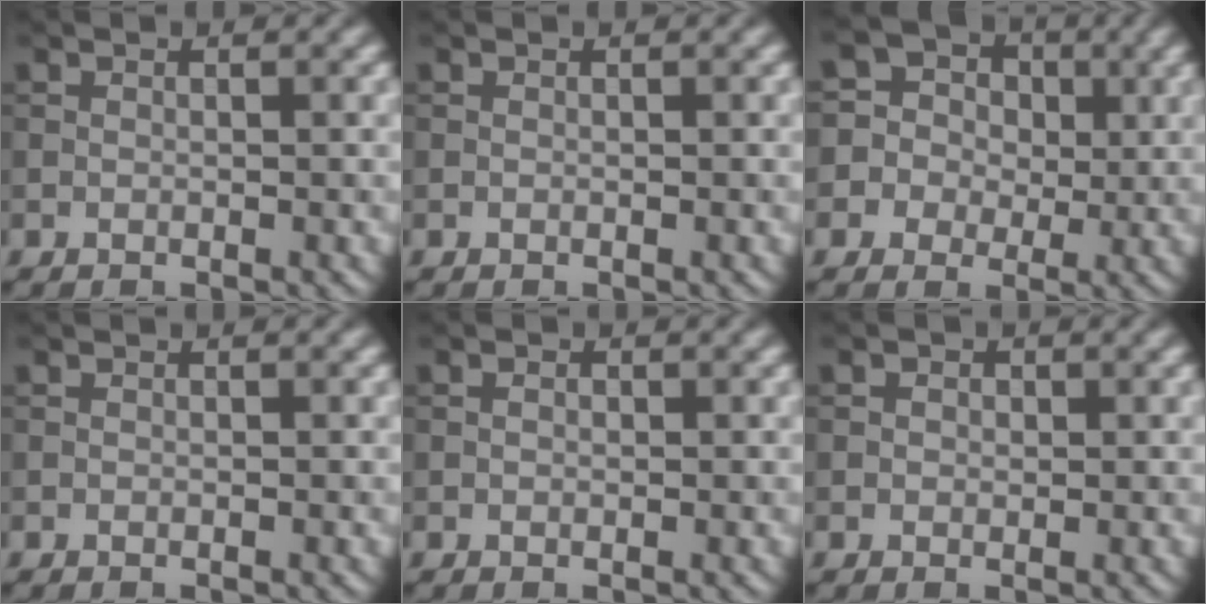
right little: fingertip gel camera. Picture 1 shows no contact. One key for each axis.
{"total": 0.0}
{"total": 6.2, "fx": 0.7, "fy": 6.0, "fz": 1.6, "tx": -0.025, "ty": 0.030, "tz": -0.009}
{"total": 0.0}
{"total": 0.6, "fx": 0.1, "fy": 0.4, "fz": 0.3, "tx": -0.006, "ty": -0.001, "tz": -0.001}
{"total": 0.8, "fx": 0.2, "fy": 0.7, "fz": 0.3, "tx": -0.005, "ty": -0.002, "tz": 0.000}